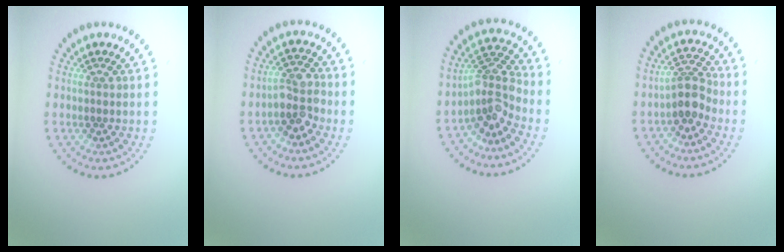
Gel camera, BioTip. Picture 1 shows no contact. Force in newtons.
{"total": 3.0, "press": 2.7, "slide": 1.3}
{"total": 3.6, "press": 2.5, "slide": 2.6}
{"total": 2.8, "press": 2.3, "slide": 1.6}